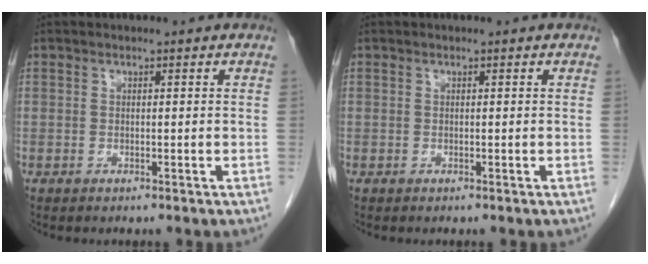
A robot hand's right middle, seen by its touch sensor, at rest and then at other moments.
{"total": 0.0}